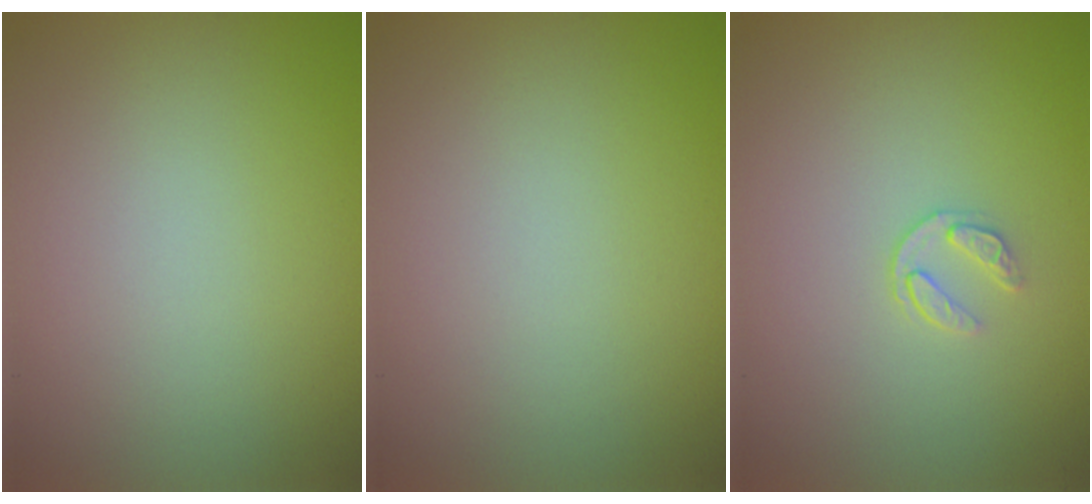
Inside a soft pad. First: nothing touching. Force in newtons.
{"total": 0.0}
{"total": 1.3, "press": 0.8, "slide": 1.1}